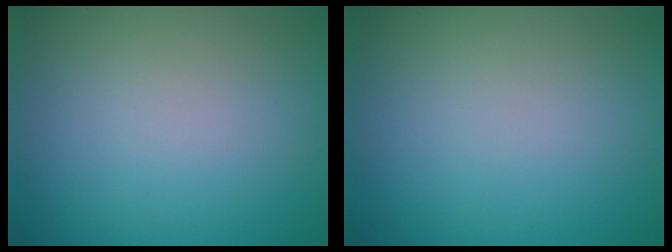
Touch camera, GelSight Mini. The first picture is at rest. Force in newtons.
{"total": 0.0}